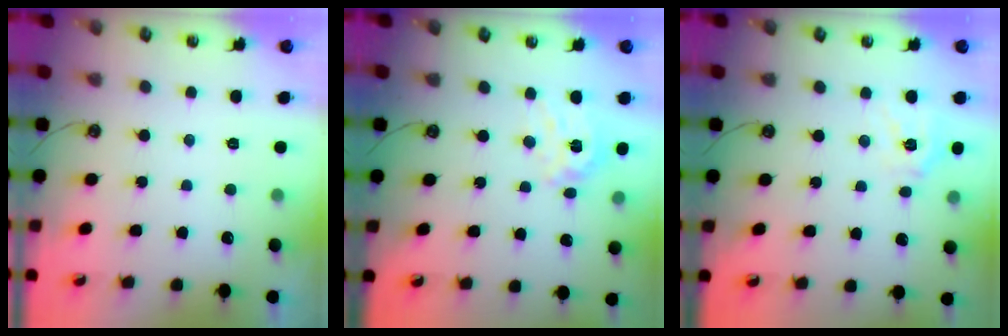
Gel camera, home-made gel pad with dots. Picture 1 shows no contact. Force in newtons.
{"total": 12.8, "press": 12.8, "slide": 1.1}
{"total": 11.1, "press": 11.0, "slide": 1.5}